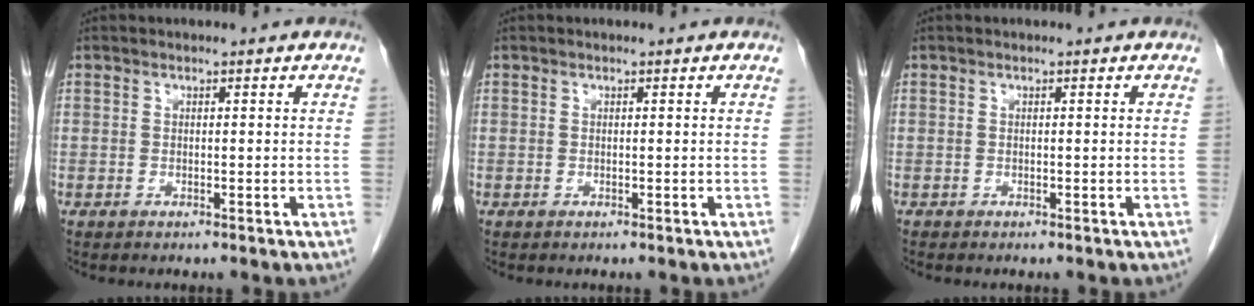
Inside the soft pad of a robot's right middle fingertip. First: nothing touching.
{"total": 0.0}
{"total": 0.0}